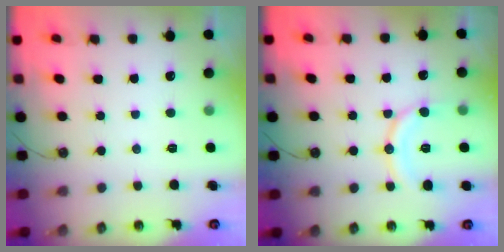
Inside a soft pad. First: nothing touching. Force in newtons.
{"total": 11.7, "press": 11.6, "slide": 1.2}